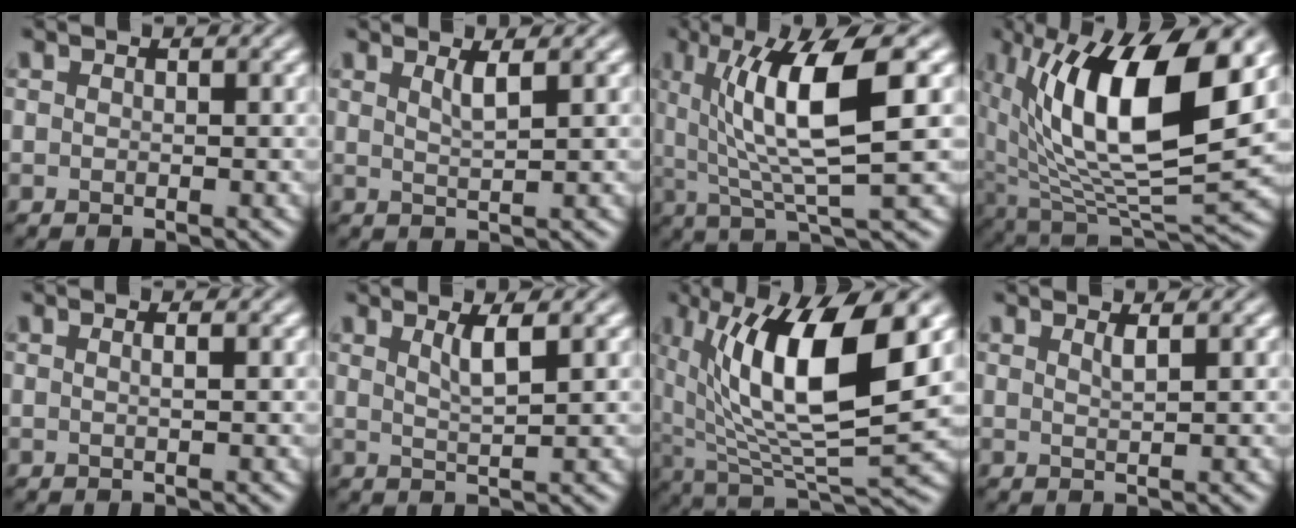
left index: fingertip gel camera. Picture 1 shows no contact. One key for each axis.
{"total": 1.8, "fx": 0.9, "fy": 0.5, "fz": 1.5, "tx": -0.020, "ty": 0.001, "tz": 0.013}
{"total": 9.2, "fx": 2.2, "fy": 2.1, "fz": 8.7, "tx": -0.137, "ty": -0.002, "tz": 0.041}
{"total": 15.0, "fx": 4.8, "fy": 5.8, "fz": 13.0, "tx": -0.222, "ty": -0.001, "tz": 0.084}
{"total": 1.2, "fx": 0.3, "fy": 0.5, "fz": 1.0, "tx": -0.004, "ty": -0.001, "tz": -0.003}
{"total": 2.4, "fx": 1.1, "fy": 0.6, "fz": 2.0, "tx": -0.029, "ty": -0.001, "tz": 0.018}
{"total": 13.2, "fx": 3.9, "fy": 4.3, "fz": 11.8, "tx": -0.200, "ty": -0.001, "tz": 0.075}
{"total": 1.0, "fx": 0.7, "fy": 0.3, "fz": 0.8, "tx": -0.008, "ty": 0.000, "tz": 0.011}